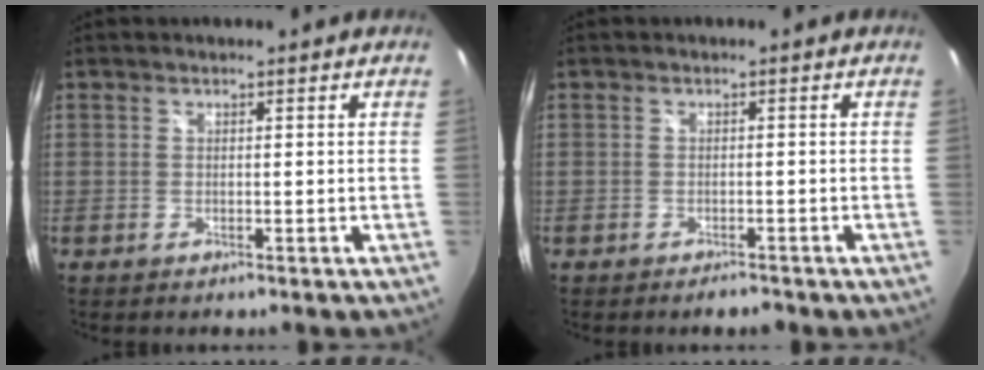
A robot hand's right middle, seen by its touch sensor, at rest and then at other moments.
{"total": 2.3, "force": [-1.9, 0.9, 0.8], "torque": [-0.018, -0.006, -0.028]}